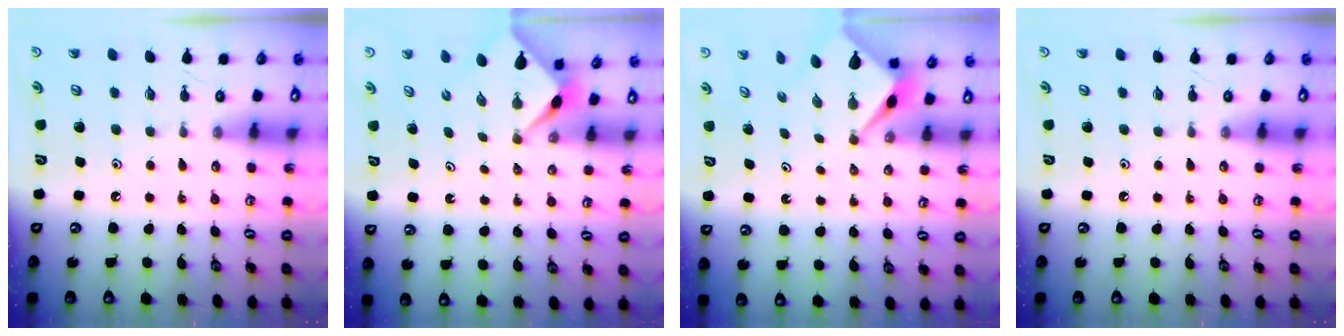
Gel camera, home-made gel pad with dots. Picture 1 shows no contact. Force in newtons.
{"total": 2.3, "press": 2.2, "slide": 0.3}
{"total": 2.7, "press": 2.7, "slide": 0.1}
{"total": 0.0}